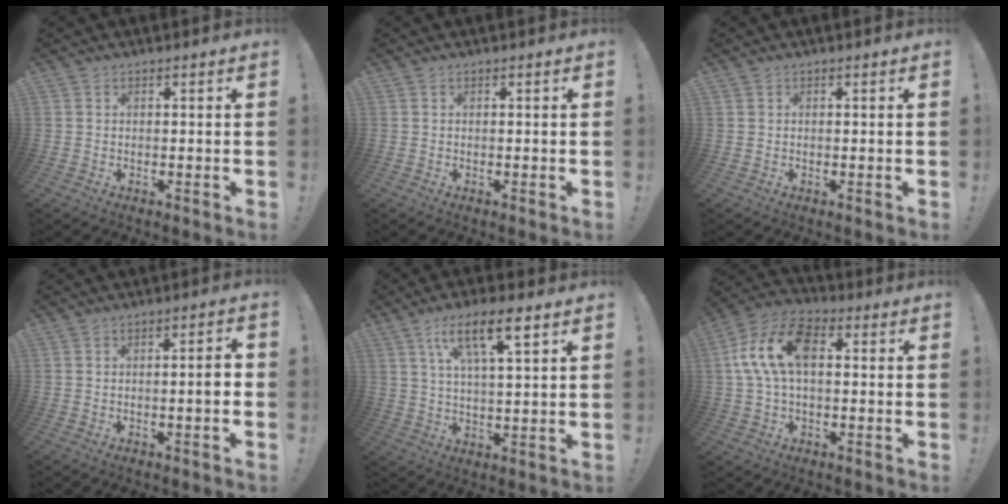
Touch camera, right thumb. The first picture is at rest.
{"total": 0.0}
{"total": 0.6, "force": [0.5, 0.3, -0.2], "torque": [0.011, -0.003, 0.007]}
{"total": 3.6, "force": [-0.8, 0.1, 3.5], "torque": [-0.052, 0.000, -0.017]}
{"total": 12.2, "force": [5.9, 3.0, 10.2], "torque": [-0.175, -0.013, 0.096]}
{"total": 13.9, "force": [2.0, 8.2, 11.1], "torque": [-0.220, 0.013, 0.040]}